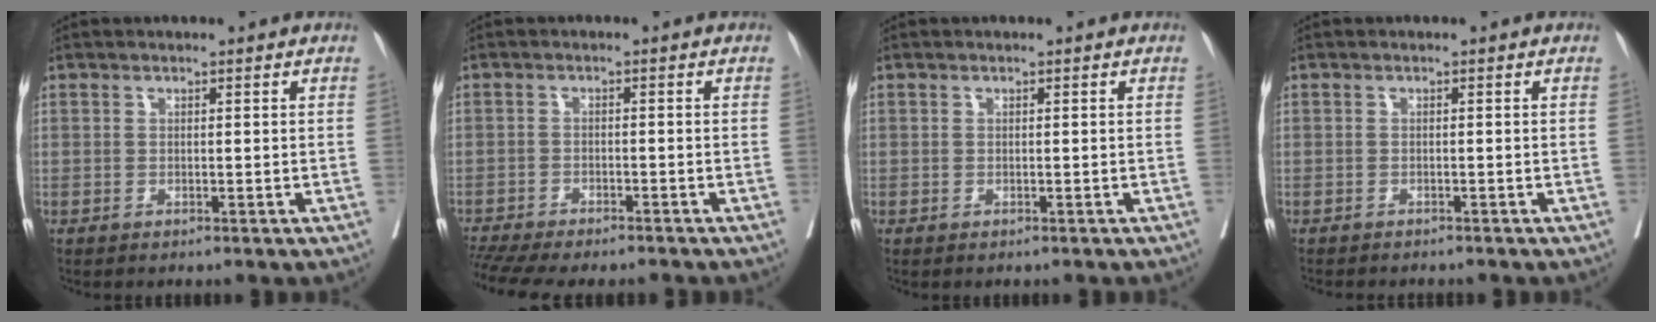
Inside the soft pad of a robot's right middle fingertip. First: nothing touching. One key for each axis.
{"total": 13.9, "fx": -12.2, "fy": 2.8, "fz": 6.0, "tx": -0.131, "ty": -0.016, "tz": -0.171}
{"total": 1.0, "fx": -0.9, "fy": 0.2, "fz": 0.4, "tx": -0.009, "ty": -0.004, "tz": -0.012}
{"total": 3.9, "fx": -3.6, "fy": 0.7, "fz": 1.3, "tx": -0.018, "ty": -0.007, "tz": -0.046}